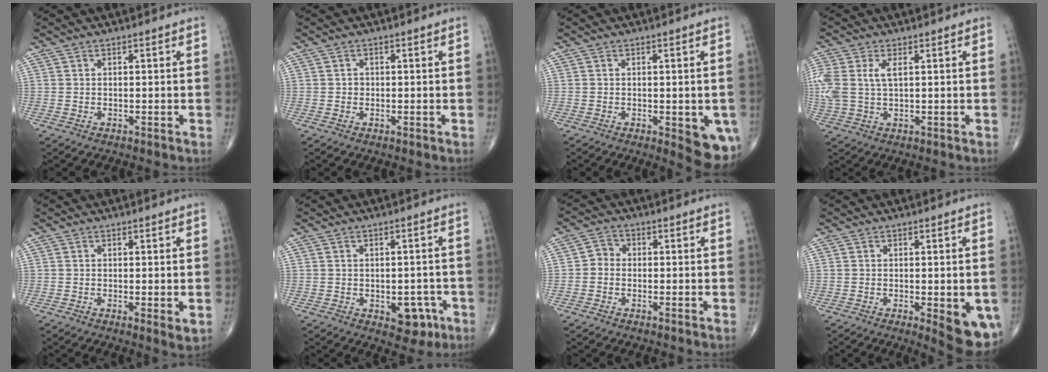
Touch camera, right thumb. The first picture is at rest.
{"total": 0.8, "force": [-0.1, 0.7, 0.2], "torque": [0.001, 0.003, -0.002]}
{"total": 7.3, "force": [-2.0, 2.6, 6.6], "torque": [-0.056, -0.011, -0.021]}
{"total": 7.8, "force": [1.6, 4.1, 6.4], "torque": [-0.174, 0.012, 0.038]}
{"total": 2.3, "force": [-0.2, 0.5, 2.2], "torque": [-0.035, -0.010, -0.006]}
{"total": 5.7, "force": [-2.1, 3.5, 3.9], "torque": [-0.018, 0.009, -0.020]}
{"total": 1.0, "force": [-0.1, 0.9, 0.4], "torque": [-0.003, 0.003, -0.005]}
{"total": 8.4, "force": [-2.4, 2.6, 7.6], "torque": [-0.078, -0.014, -0.026]}